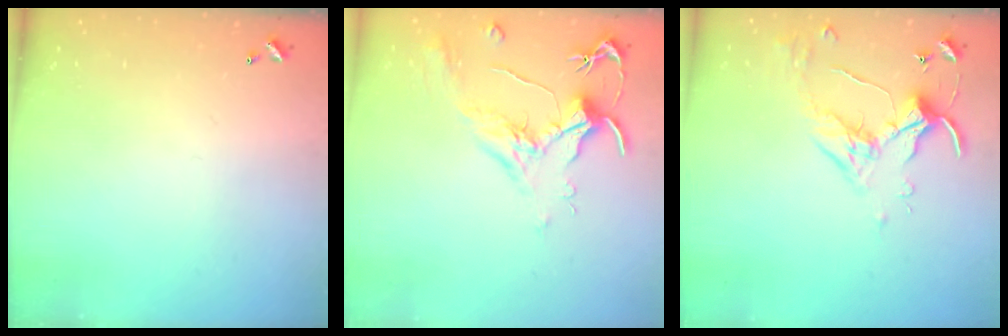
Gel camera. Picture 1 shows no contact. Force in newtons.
{"total": 2.0, "press": 1.8, "slide": 0.8}
{"total": 3.8, "press": 3.8, "slide": 0.5}